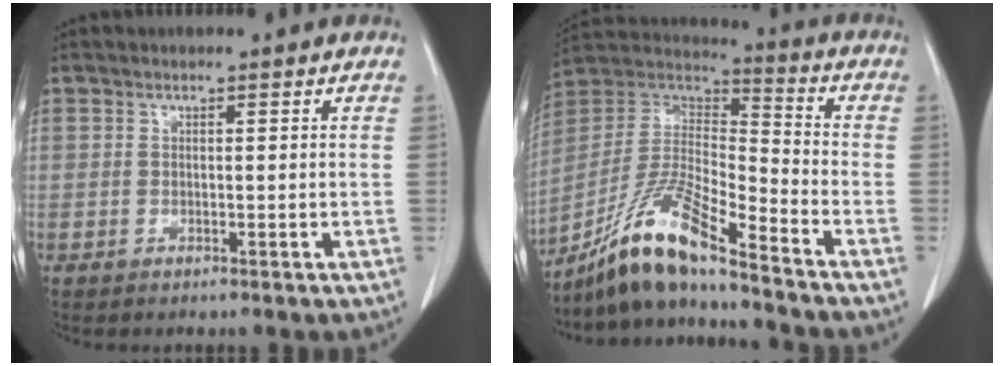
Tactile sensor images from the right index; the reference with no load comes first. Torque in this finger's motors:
{"motor_torque": [1.07, -0.99, 0.26, 0.18]}